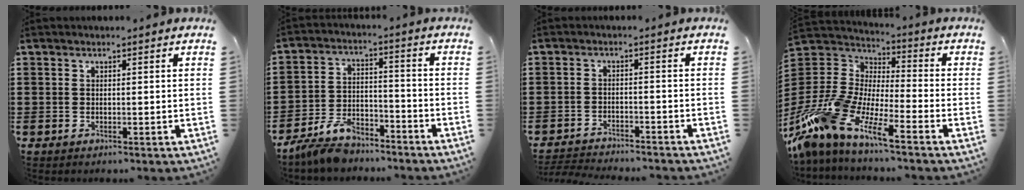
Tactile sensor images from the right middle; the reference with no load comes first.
{"total": 6.9, "force": [-6.2, 2.2, 2.0], "torque": [-0.057, 0.007, -0.128]}
{"total": 3.0, "force": [-3.0, 0.1, 0.2], "torque": [-0.009, -0.003, -0.064]}
{"total": 10.9, "force": [-9.1, 2.2, 5.7], "torque": [-0.165, -0.009, -0.197]}